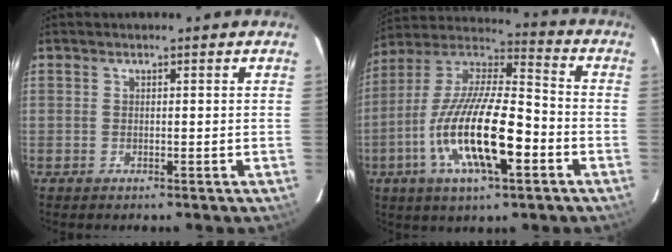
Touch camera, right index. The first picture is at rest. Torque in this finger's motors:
{"motor_torque": [1.30, -0.83, 1.05, 0.21]}